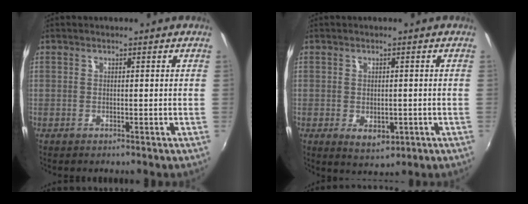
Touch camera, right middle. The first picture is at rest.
{"total": 4.4, "force": [-1.2, 2.8, 3.2], "torque": [-0.053, -0.011, -0.011]}